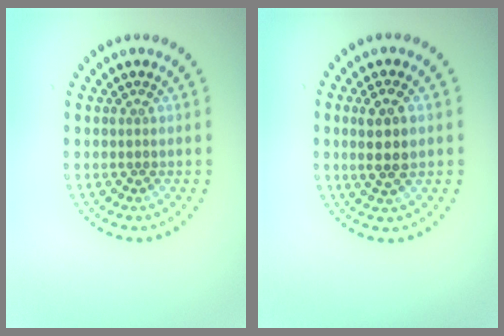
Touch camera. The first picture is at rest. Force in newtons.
{"total": 2.9, "press": 2.7, "slide": 0.9}